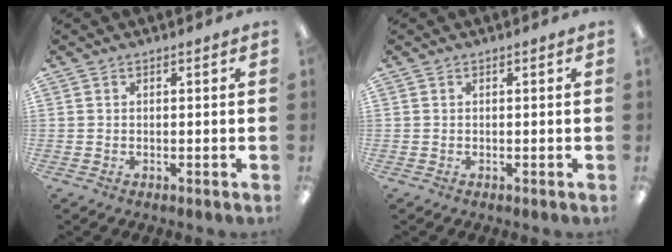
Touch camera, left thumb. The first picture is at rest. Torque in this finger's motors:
{"motor_torque": [0.00, 0.00, 0.02, -0.02, 0.00]}